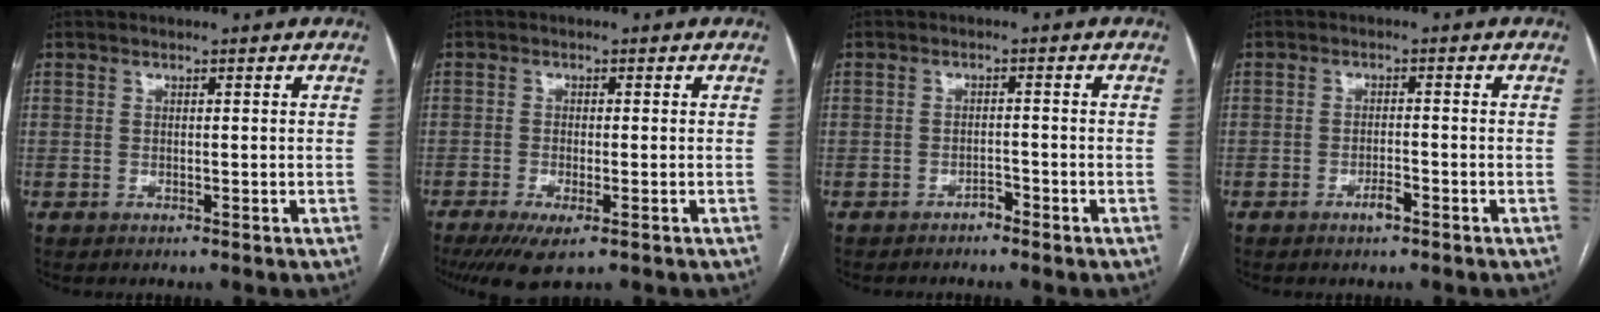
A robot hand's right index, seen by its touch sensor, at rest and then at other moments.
{"total": 5.5, "force": [-3.2, 1.2, 4.3], "torque": [-0.074, -0.014, -0.053]}
{"total": 1.5, "force": [-1.3, 0.4, 0.6], "torque": [-0.007, 0.002, -0.020]}
{"total": 2.1, "force": [-1.3, 0.4, 1.5], "torque": [-0.026, 0.001, -0.022]}